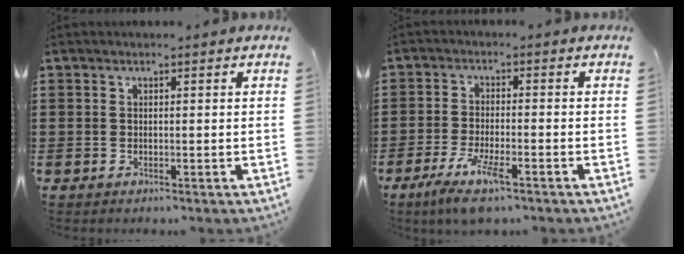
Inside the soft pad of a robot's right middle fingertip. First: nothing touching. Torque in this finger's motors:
{"motor_torque": [1.40, -0.74, 0.49, 0.21]}